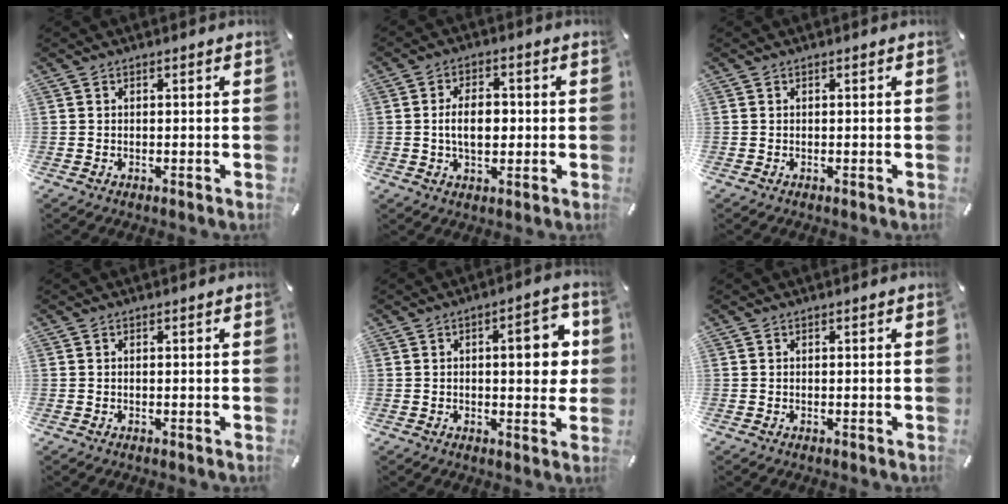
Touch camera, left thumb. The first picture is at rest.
{"total": 7.4, "force": [-0.2, 4.8, 5.7], "torque": [-0.104, 0.003, -0.011]}
{"total": 0.0}
{"total": 0.0}
{"total": 9.9, "force": [1.6, 4.1, 8.9], "torque": [-0.107, -0.008, 0.016]}
{"total": 0.0}